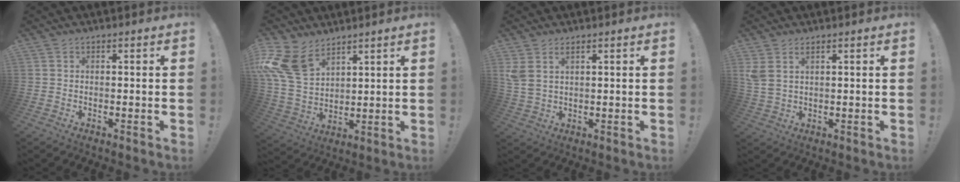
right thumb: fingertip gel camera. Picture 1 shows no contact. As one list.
[{"total": 16.2, "force": [9.1, 10.1, 8.9], "torque": [-0.190, -0.045, 0.177]}, {"total": 4.3, "force": [2.5, 2.0, 2.8], "torque": [-0.056, -0.007, 0.051]}, {"total": 3.9, "force": [2.2, 1.7, 2.7], "torque": [-0.053, -0.006, 0.043]}]